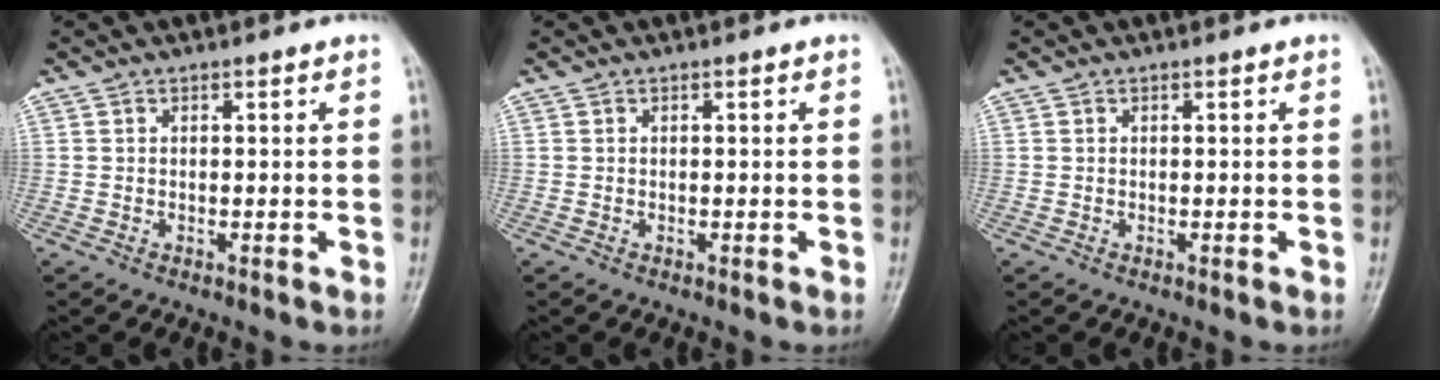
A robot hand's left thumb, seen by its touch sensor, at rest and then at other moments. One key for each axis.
{"total": 0.0}
{"total": 0.0}